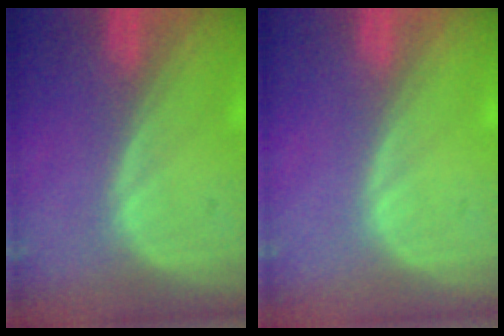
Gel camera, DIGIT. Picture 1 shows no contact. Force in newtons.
{"total": 0.0}